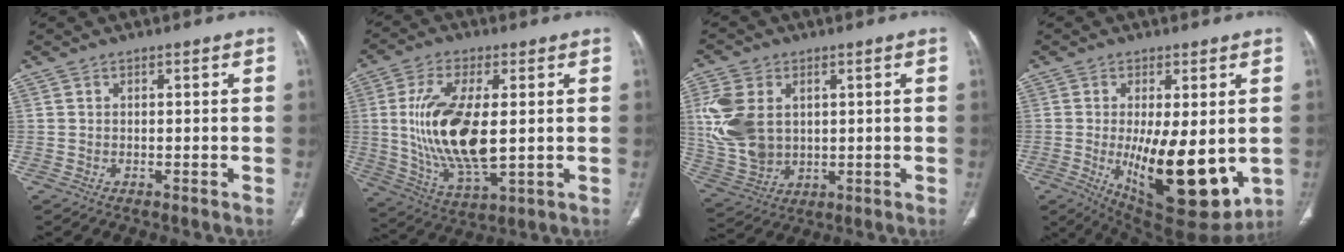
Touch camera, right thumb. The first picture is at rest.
{"total": 17.5, "force": [0.9, 7.5, 15.8], "torque": [-0.314, -0.017, 0.026]}
{"total": 13.5, "force": [2.6, 9.6, 9.2], "torque": [-0.190, -0.007, 0.064]}
{"total": 17.9, "force": [-2.4, 6.8, 16.4], "torque": [-0.249, -0.037, -0.015]}